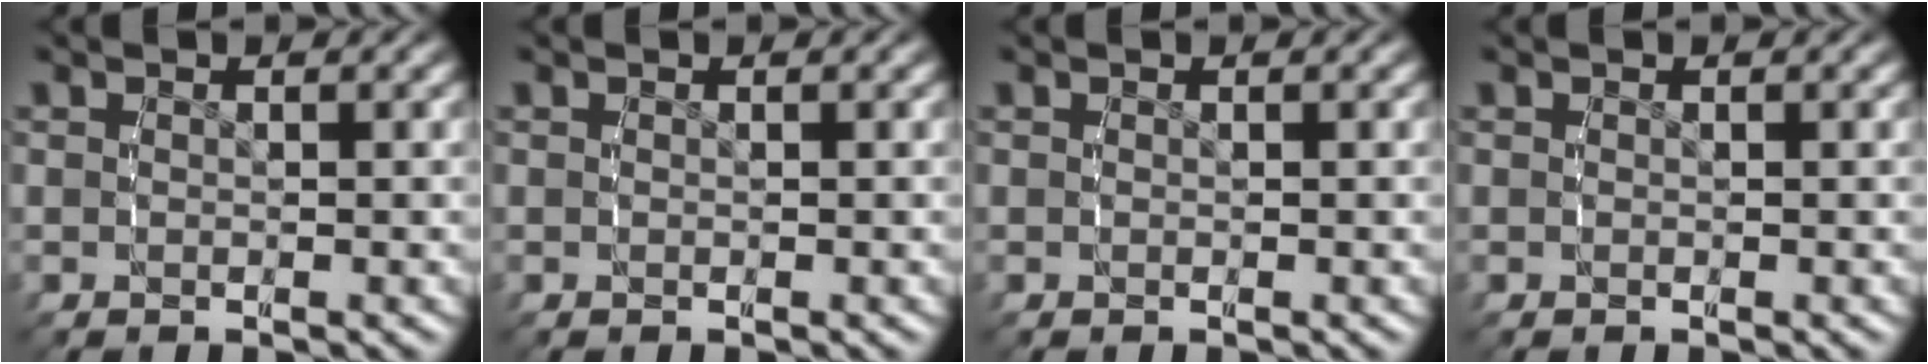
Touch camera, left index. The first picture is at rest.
{"total": 0.0}
{"total": 0.0}
{"total": 0.0}